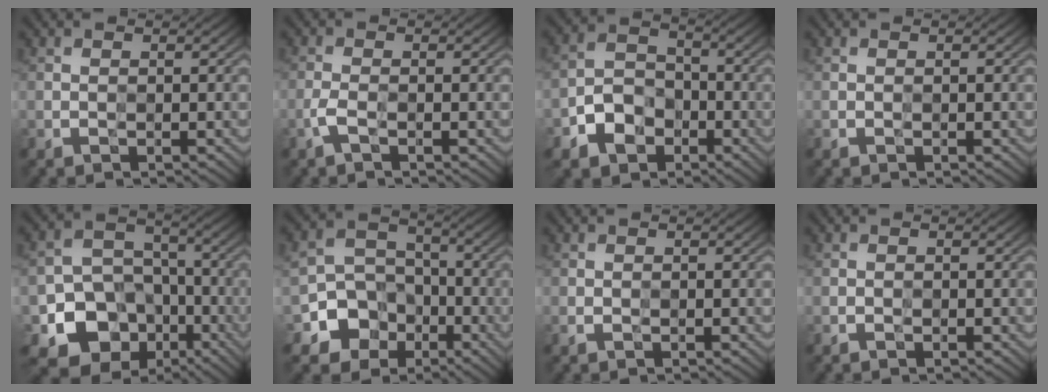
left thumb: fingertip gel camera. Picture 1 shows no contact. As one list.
[{"total": 1.9, "force": [-1.0, 0.5, 1.5], "torque": [-0.040, 0.004, -0.027]}, {"total": 6.5, "force": [-3.3, 4.5, 3.2], "torque": [-0.067, 0.000, -0.076]}, {"total": 0.0}, {"total": 12.8, "force": [-5.7, 10.2, 5.2], "torque": [-0.105, -0.027, -0.107]}, {"total": 8.8, "force": [-4.1, 7.3, 2.7], "torque": [-0.061, -0.009, -0.098]}, {"total": 0.5, "force": [-0.2, 0.3, 0.4], "torque": [-0.012, -0.002, -0.005]}, {"total": 0.0}]